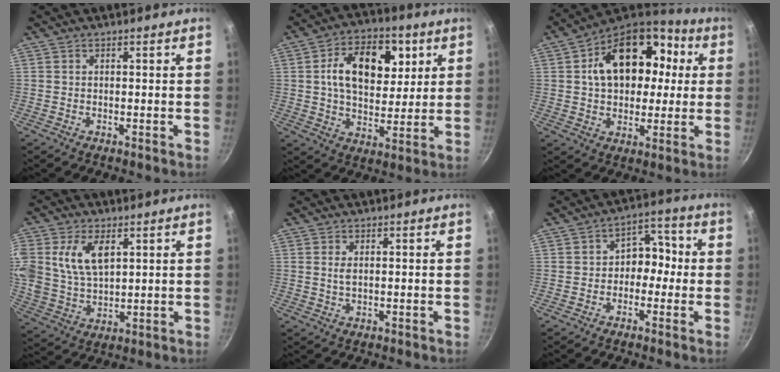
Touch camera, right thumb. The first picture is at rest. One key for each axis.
{"total": 16.3, "fx": 4.5, "fy": 10.3, "fz": 11.8, "tx": -0.154, "ty": -0.002, "tz": 0.073}
{"total": 19.8, "fx": 3.6, "fy": 13.2, "fz": 14.3, "tx": -0.177, "ty": 0.027, "tz": 0.050}
{"total": 11.5, "fx": 3.9, "fy": 6.8, "fz": 8.4, "tx": -0.159, "ty": -0.006, "tz": 0.083}
{"total": 1.5, "fx": 0.3, "fy": 0.7, "fz": 1.3, "tx": -0.028, "ty": 0.000, "tz": 0.012}
{"total": 7.0, "fx": -0.7, "fy": 5.2, "fz": 4.7, "tx": -0.026, "ty": 0.035, "tz": -0.026}